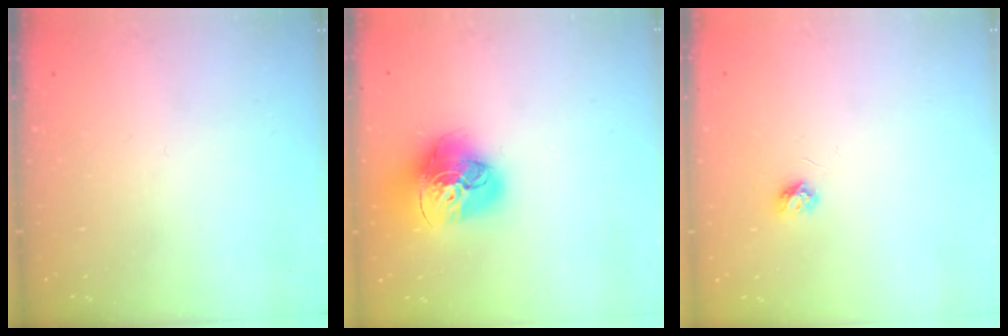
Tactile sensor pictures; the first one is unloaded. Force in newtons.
{"total": 18.6, "press": 18.5, "slide": 2.1}
{"total": 3.9, "press": 3.8, "slide": 0.5}